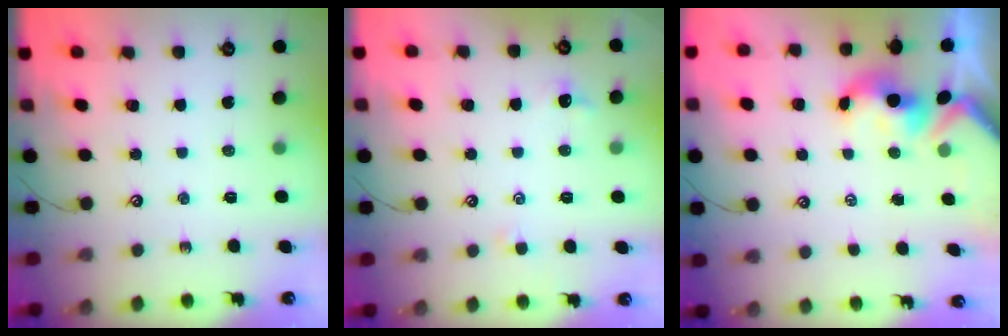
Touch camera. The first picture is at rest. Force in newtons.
{"total": 0.6, "press": 0.4, "slide": 0.5}
{"total": 1.5, "press": 1.3, "slide": 0.7}